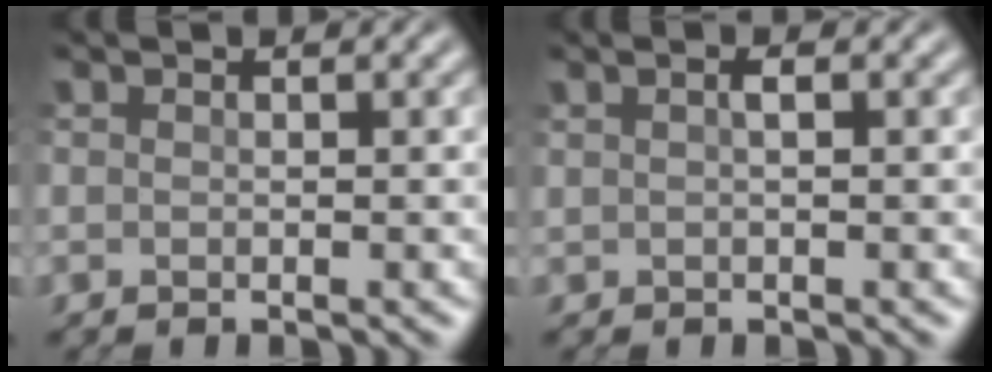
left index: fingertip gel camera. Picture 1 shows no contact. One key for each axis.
{"total": 0.8, "fx": 0.2, "fy": 0.2, "fz": 0.7, "tx": -0.018, "ty": 0.001, "tz": 0.002}